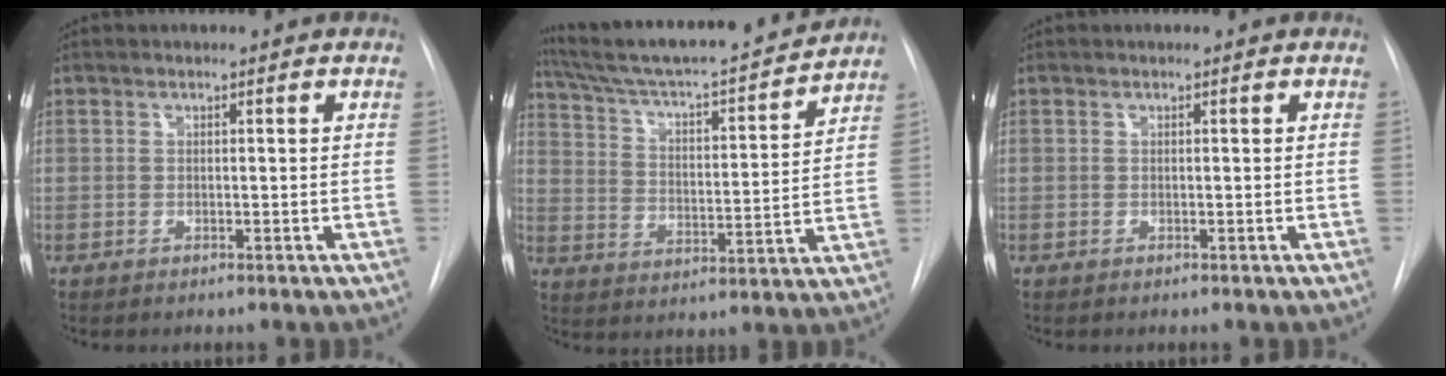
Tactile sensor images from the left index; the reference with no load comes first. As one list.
[{"total": 20.2, "force": [18.5, 1.1, 7.9], "torque": [-0.134, -0.011, 0.284]}, {"total": 0.0}]